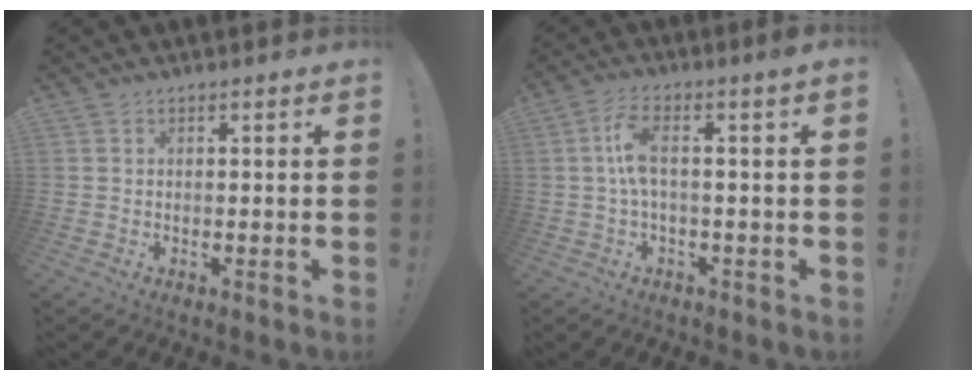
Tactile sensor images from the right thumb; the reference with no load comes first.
{"total": 7.6, "force": [0.3, 1.2, 7.5], "torque": [-0.154, 0.001, 0.003]}